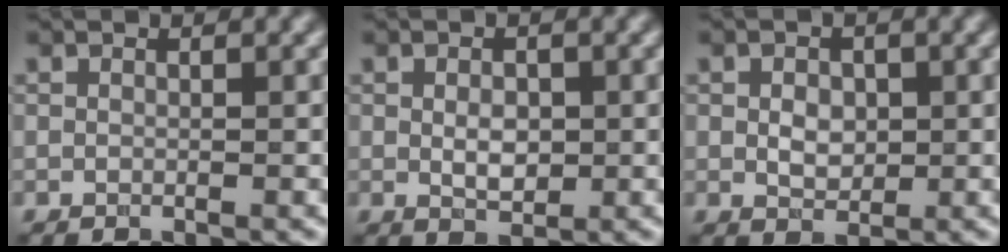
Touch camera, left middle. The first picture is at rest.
{"total": 2.3, "force": [0.0, 1.5, 1.8], "torque": [-0.033, -0.003, 0.001]}
{"total": 2.4, "force": [0.1, 1.7, 1.6], "torque": [-0.029, -0.002, 0.001]}